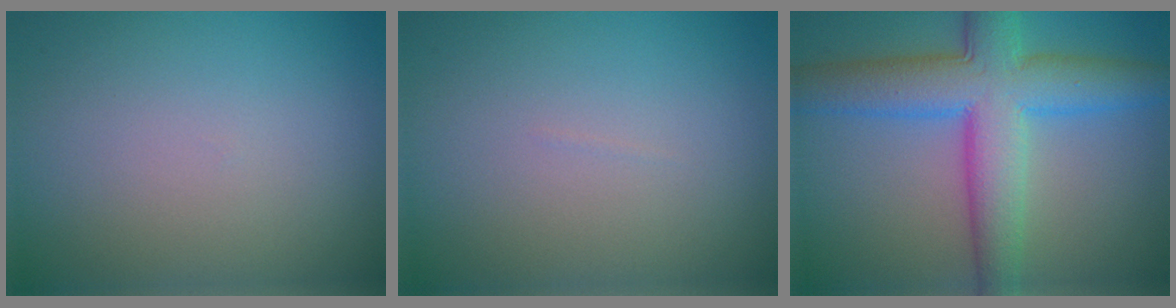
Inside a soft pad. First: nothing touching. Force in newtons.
{"total": 0.0}
{"total": 8.6, "press": 8.6, "slide": 0.5}